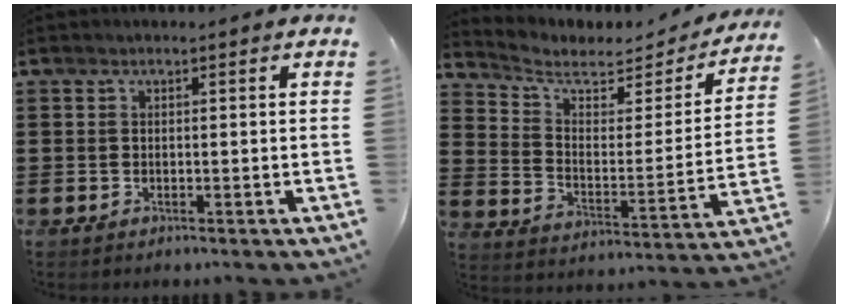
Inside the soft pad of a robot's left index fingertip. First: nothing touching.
{"total": 5.1, "force": [3.9, 2.3, 2.3], "torque": [-0.070, -0.021, 0.064]}